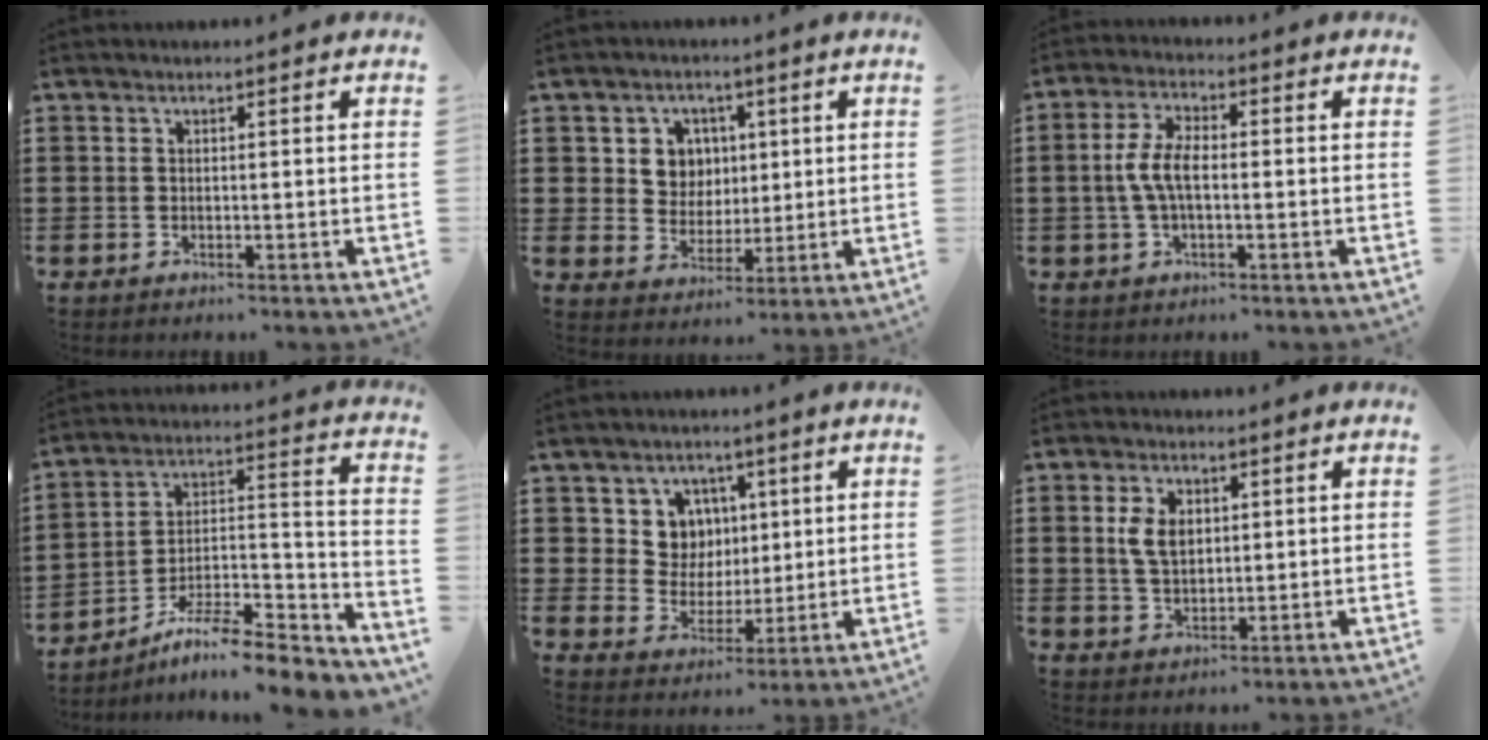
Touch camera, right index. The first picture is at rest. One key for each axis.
{"total": 5.6, "fx": 1.9, "fy": 5.0, "fz": 1.7, "tx": -0.047, "ty": 0.016, "tz": 0.033}
{"total": 5.2, "fx": -0.4, "fy": 1.7, "fz": 4.9, "tx": -0.112, "ty": -0.003, "tz": -0.014}
{"total": 8.3, "fx": -7.1, "fy": 0.6, "fz": 4.3, "tx": -0.061, "ty": 0.006, "tz": -0.137}
{"total": 7.0, "fx": 2.8, "fy": 6.1, "fz": 1.9, "tx": -0.053, "ty": 0.005, "tz": 0.054}
{"total": 4.8, "fx": 1.3, "fy": 2.6, "fz": 3.8, "tx": -0.085, "ty": 0.008, "tz": 0.021}